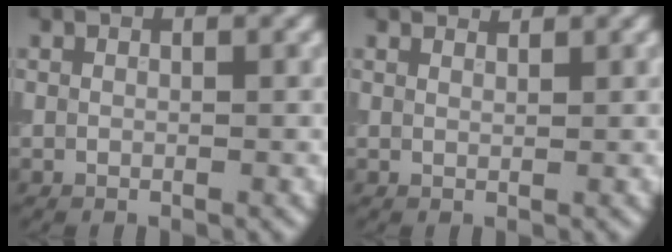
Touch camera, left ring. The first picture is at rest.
{"total": 1.9, "force": [1.8, 0.3, 0.4], "torque": [-0.010, -0.003, 0.023]}